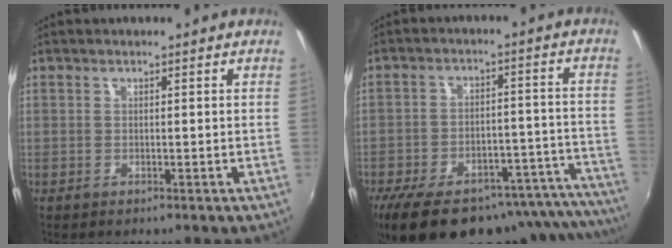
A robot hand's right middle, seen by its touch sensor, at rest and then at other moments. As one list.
[{"total": 28.5, "force": [-23.2, 9.7, 13.5], "torque": [-0.212, -0.007, -0.299]}]